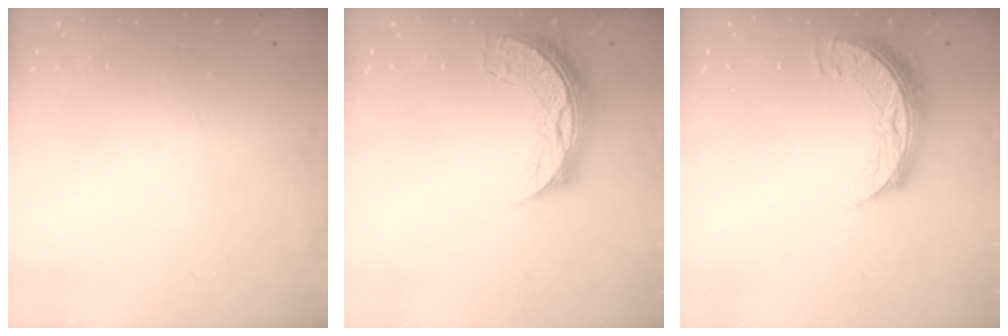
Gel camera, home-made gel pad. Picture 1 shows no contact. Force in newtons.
{"total": 9.8, "press": 9.8, "slide": 0.7}
{"total": 9.4, "press": 9.4, "slide": 0.9}